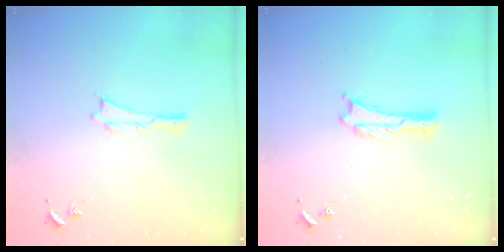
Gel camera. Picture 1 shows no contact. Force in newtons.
{"total": 0.0}